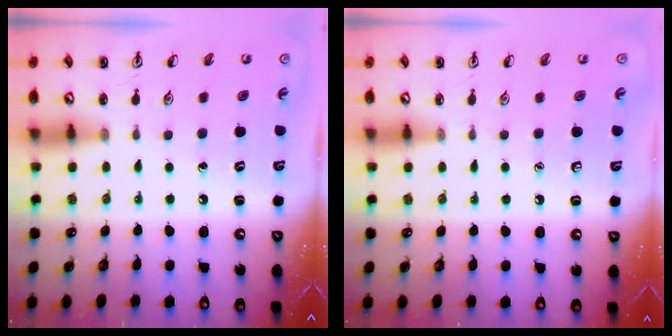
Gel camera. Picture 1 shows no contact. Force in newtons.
{"total": 0.0}